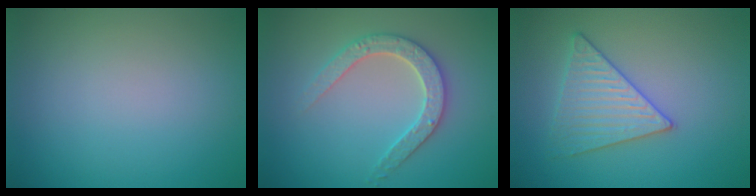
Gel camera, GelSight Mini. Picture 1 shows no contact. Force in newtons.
{"total": 3.0, "press": 2.9, "slide": 0.6}
{"total": 3.5, "press": 3.4, "slide": 0.6}